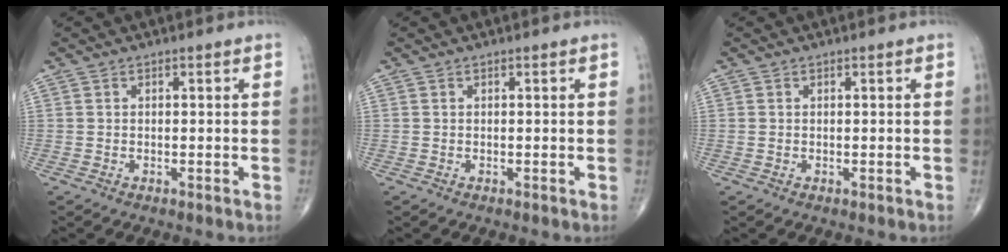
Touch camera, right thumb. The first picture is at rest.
{"total": 0.0}
{"total": 0.0}